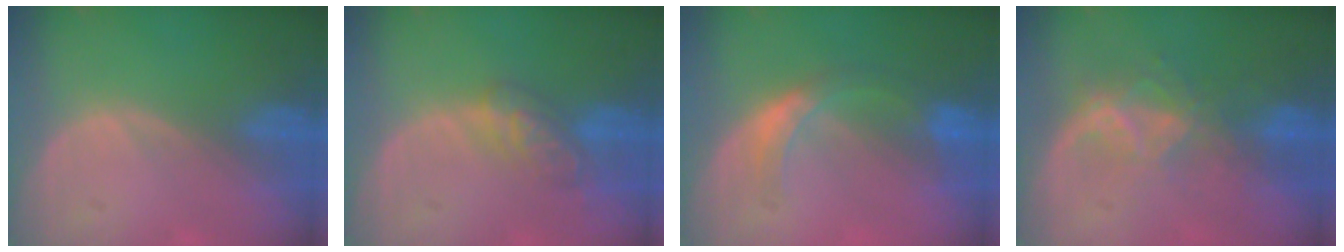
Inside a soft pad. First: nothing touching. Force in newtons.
{"total": 5.4, "press": 5.0, "slide": 2.1}
{"total": 5.6, "press": 4.9, "slide": 2.7}
{"total": 6.6, "press": 5.7, "slide": 3.4}